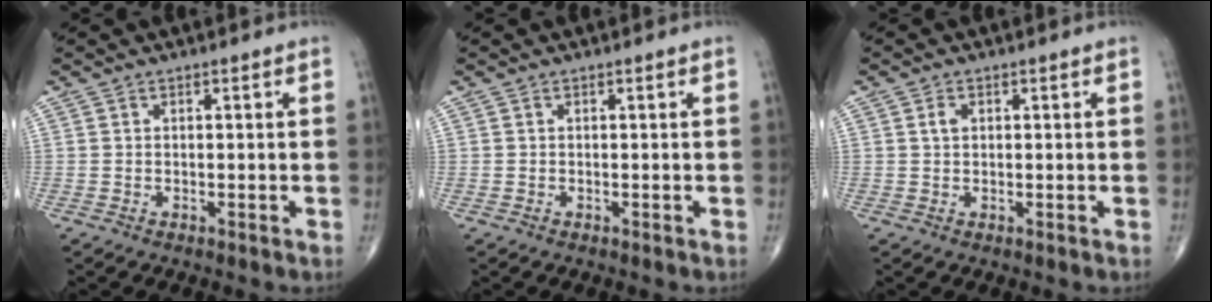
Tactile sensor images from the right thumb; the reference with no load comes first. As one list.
[{"total": 0.0}, {"total": 1.5, "force": [0.4, 1.1, 1.0], "torque": [-0.019, 0.002, 0.008]}]